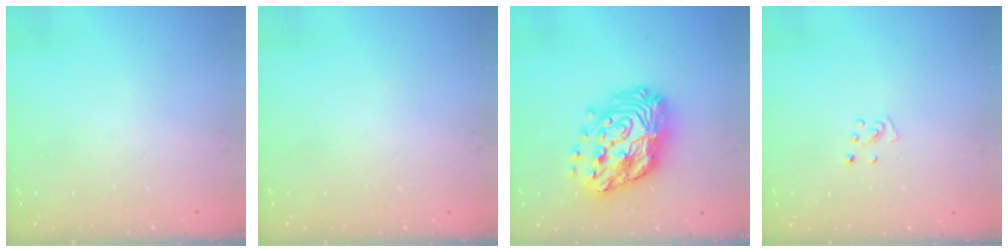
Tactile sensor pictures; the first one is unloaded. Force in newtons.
{"total": 0.0}
{"total": 21.7, "press": 21.5, "slide": 2.2}
{"total": 3.8, "press": 3.8, "slide": 0.4}